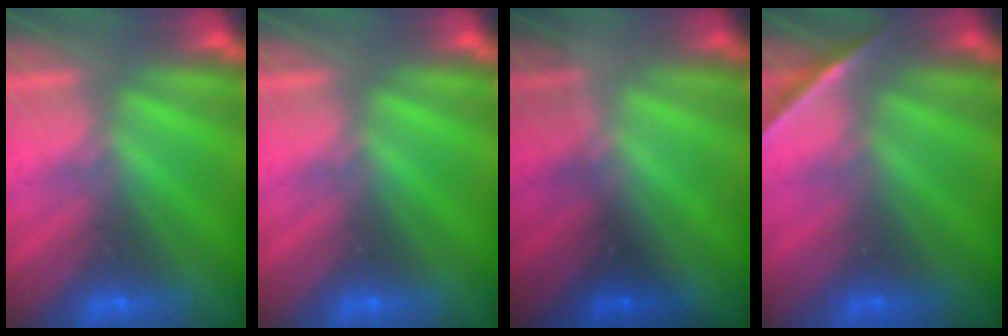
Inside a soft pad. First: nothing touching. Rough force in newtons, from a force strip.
{"total": 0.0}
{"total": 1.6}
{"total": 1.6}